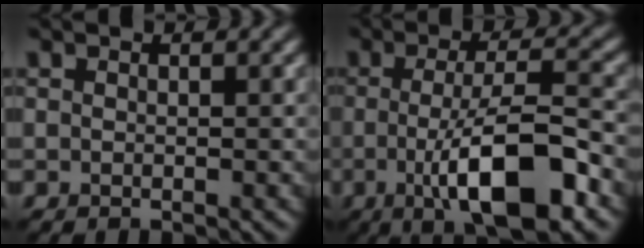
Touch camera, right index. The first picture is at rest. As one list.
[{"total": 9.5, "force": [-2.6, 2.4, 8.8], "torque": [-0.135, 0.001, -0.048]}]